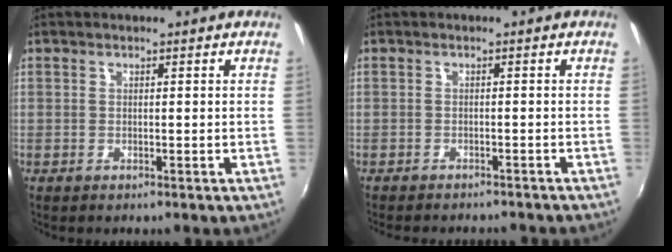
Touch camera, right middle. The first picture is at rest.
{"total": 6.9, "force": [-6.2, 1.5, 2.6], "torque": [-0.061, -0.014, -0.085]}